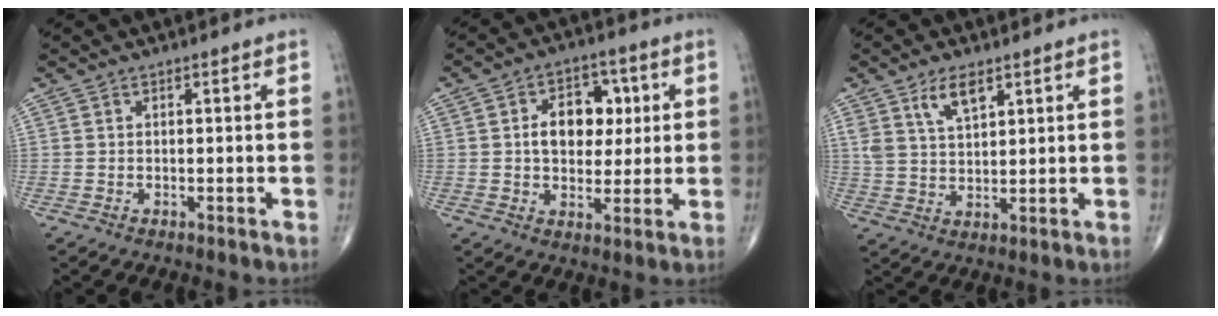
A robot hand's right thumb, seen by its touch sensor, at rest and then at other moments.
{"total": 10.3, "force": [1.7, 7.3, 7.1], "torque": [-0.065, 0.007, 0.026]}
{"total": 6.0, "force": [3.6, 2.5, 4.1], "torque": [-0.068, -0.021, 0.072]}